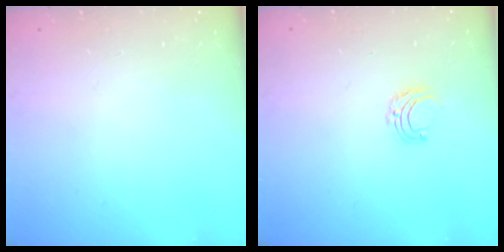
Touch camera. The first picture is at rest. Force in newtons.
{"total": 4.9, "press": 4.8, "slide": 0.5}